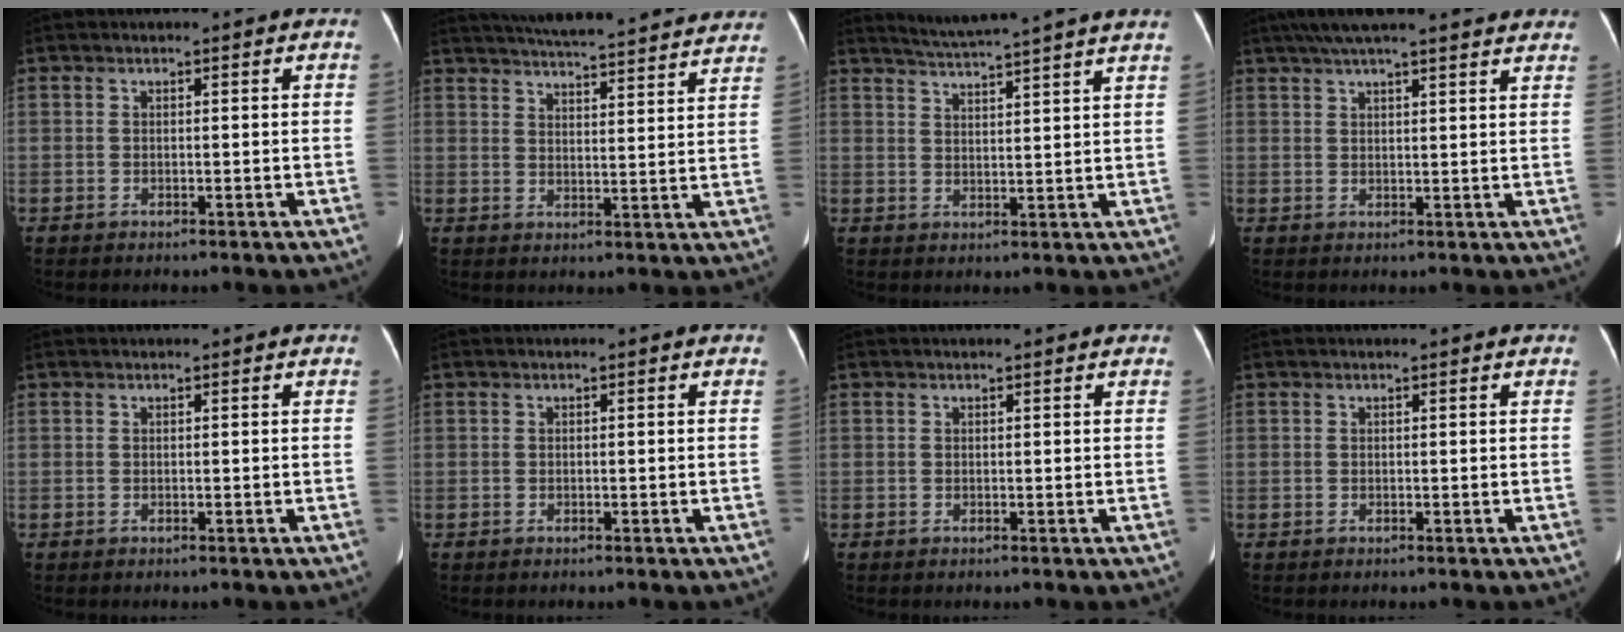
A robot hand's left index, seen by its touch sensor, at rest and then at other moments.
{"total": 26.3, "force": [24.2, 2.9, 9.9], "torque": [-0.165, -0.015, 0.304]}
{"total": 12.8, "force": [11.5, -1.7, 5.3], "torque": [-0.096, -0.007, 0.150]}
{"total": 20.5, "force": [18.0, 1.9, 9.6], "torque": [-0.151, 0.042, 0.233]}
{"total": 1.2, "force": [1.1, 0.0, 0.4], "torque": [-0.005, 0.019, 0.020]}
{"total": 0.0}
{"total": 2.1, "force": [1.9, 0.1, 0.8], "torque": [-0.010, 0.013, 0.022]}
{"total": 1.5, "force": [1.4, 0.0, 0.6], "torque": [-0.008, 0.012, 0.017]}